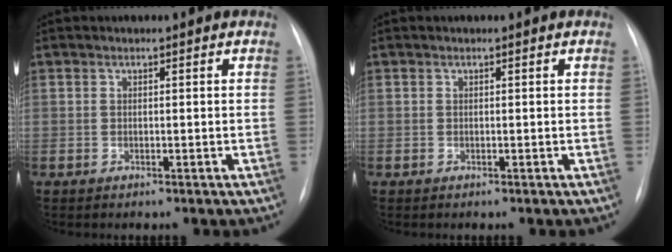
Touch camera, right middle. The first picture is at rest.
{"total": 0.0}